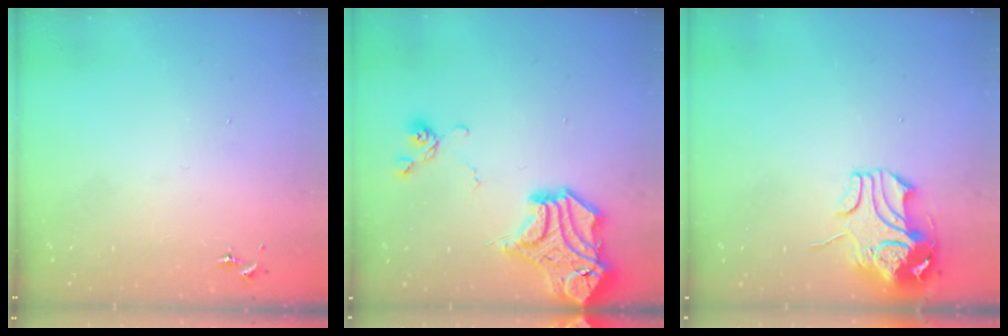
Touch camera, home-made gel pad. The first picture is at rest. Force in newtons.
{"total": 18.9, "press": 18.7, "slide": 2.7}
{"total": 9.7, "press": 9.6, "slide": 1.7}